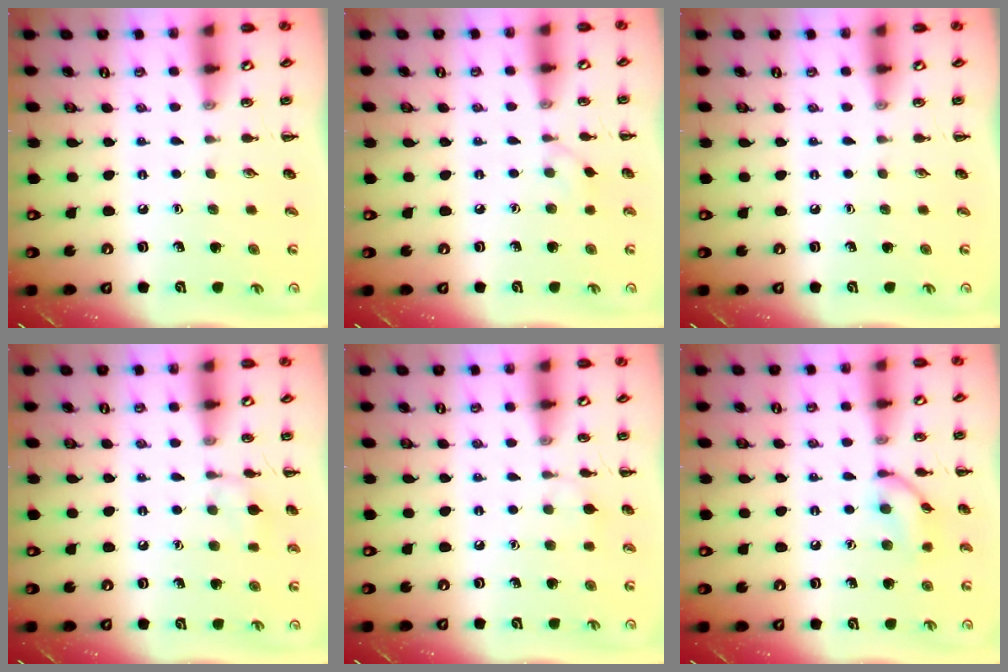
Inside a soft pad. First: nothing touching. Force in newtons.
{"total": 2.7, "press": 2.5, "slide": 1.2}
{"total": 0.0}
{"total": 6.6, "press": 6.4, "slide": 1.9}
{"total": 5.4, "press": 5.1, "slide": 1.6}
{"total": 9.9, "press": 9.9, "slide": 0.4}